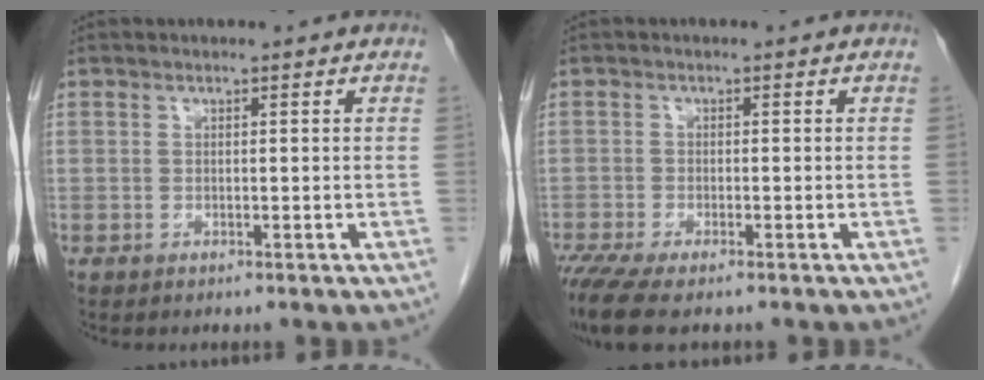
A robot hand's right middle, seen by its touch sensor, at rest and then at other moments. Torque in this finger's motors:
{"motor_torque": [1.17, -0.97, 0.17, 0.14]}